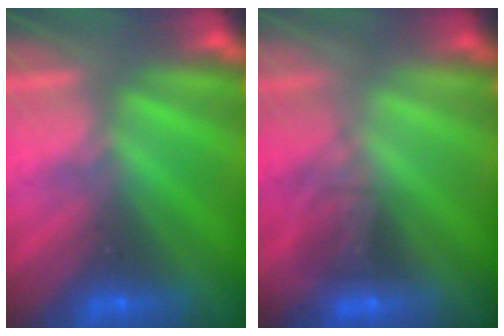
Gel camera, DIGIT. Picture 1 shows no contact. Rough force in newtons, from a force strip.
{"total": 1.7}